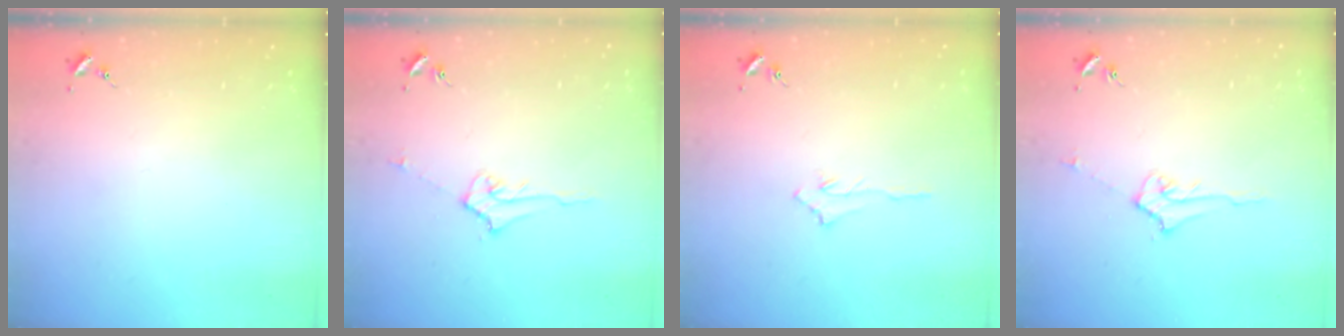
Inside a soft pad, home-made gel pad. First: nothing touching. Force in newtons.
{"total": 5.2, "press": 5.1, "slide": 0.9}
{"total": 2.9, "press": 2.9, "slide": 0.4}
{"total": 5.2, "press": 5.1, "slide": 0.9}